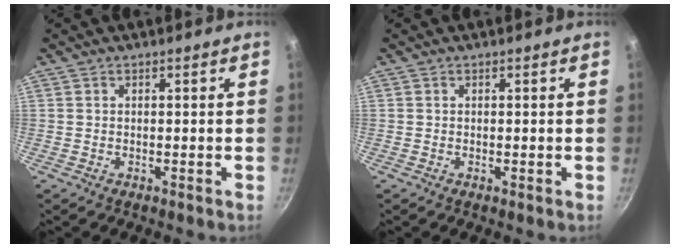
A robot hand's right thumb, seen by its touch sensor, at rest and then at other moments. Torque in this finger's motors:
{"motor_torque": [-0.24, 0.03, -0.02, -0.18, -0.02]}